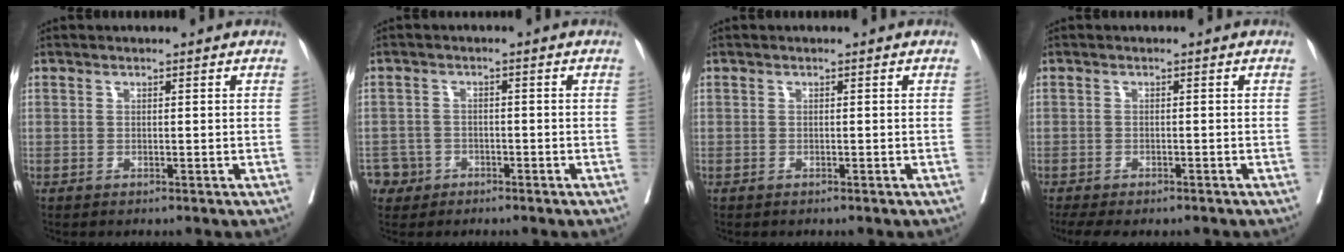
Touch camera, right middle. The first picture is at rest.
{"total": 3.4, "force": [-1.9, 2.8, -0.5], "torque": [0.008, 0.012, -0.036]}
{"total": 0.0}
{"total": 6.3, "force": [-5.1, 2.0, 3.0], "torque": [-0.045, -0.006, -0.074]}